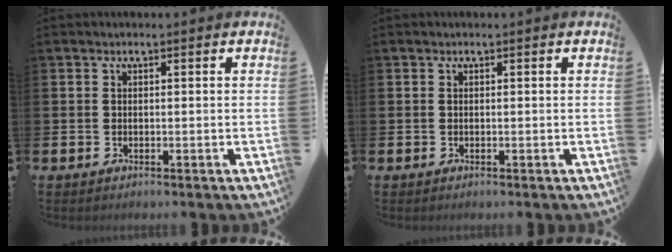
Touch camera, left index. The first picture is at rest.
{"total": 0.0}